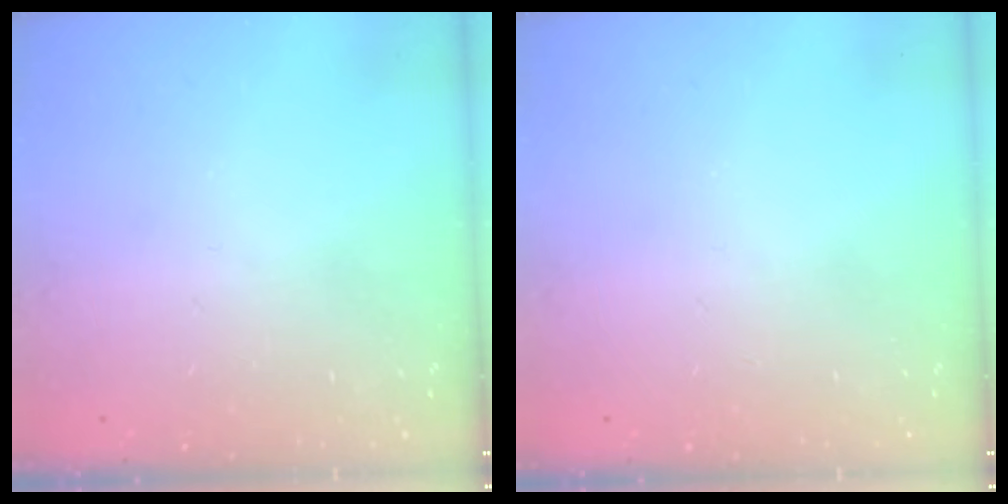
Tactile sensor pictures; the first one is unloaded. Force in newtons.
{"total": 0.0}